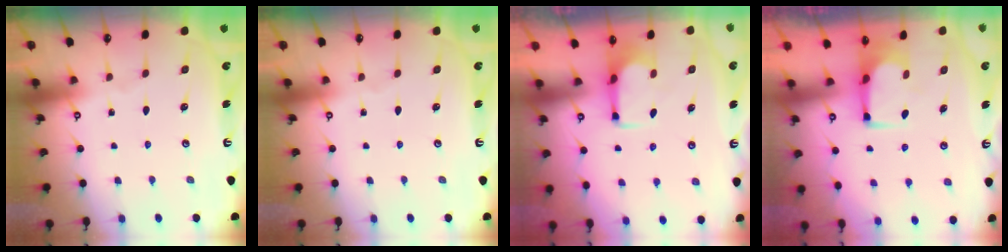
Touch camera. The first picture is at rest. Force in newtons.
{"total": 0.0}
{"total": 2.8, "press": 2.5, "slide": 1.1}
{"total": 5.7, "press": 5.7, "slide": 0.5}